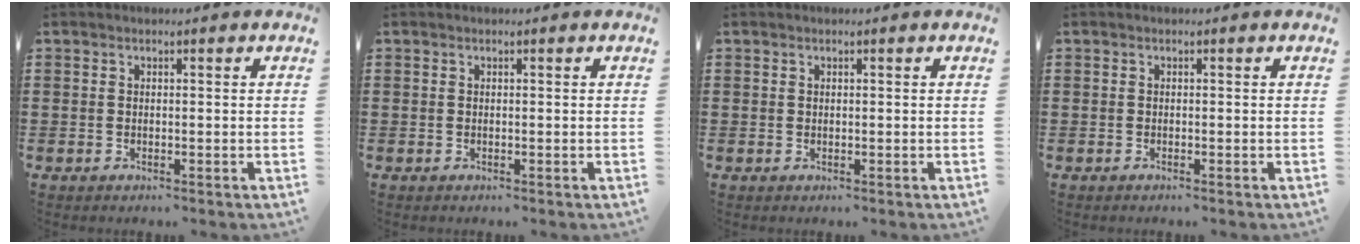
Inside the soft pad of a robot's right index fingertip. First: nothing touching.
{"total": 0.0}
{"total": 0.0}
{"total": 0.0}